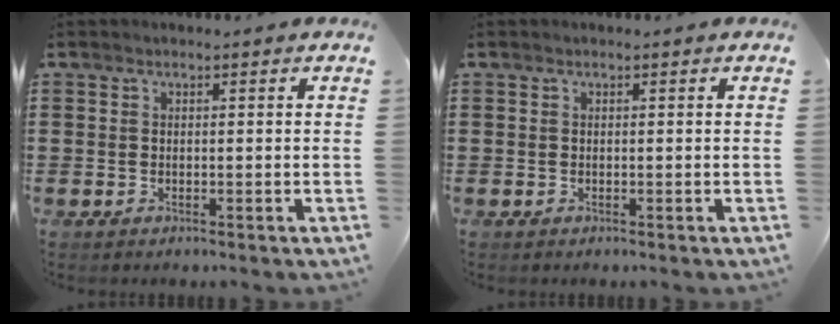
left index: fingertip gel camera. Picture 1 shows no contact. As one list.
[{"total": 0.0}]